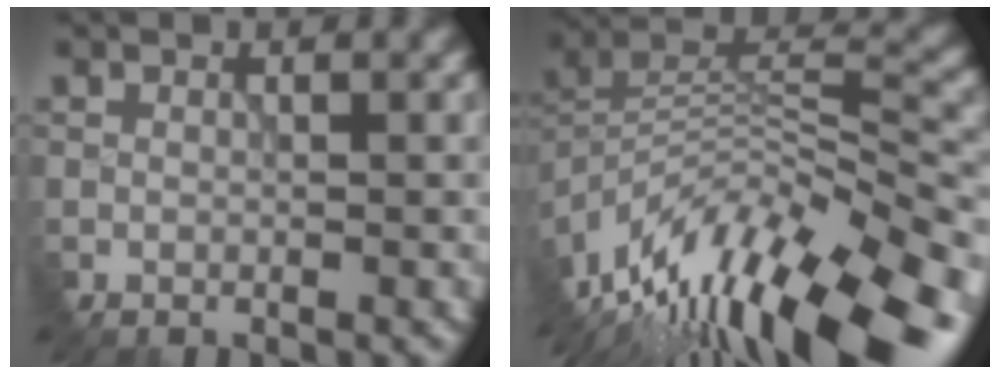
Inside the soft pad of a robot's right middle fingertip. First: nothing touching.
{"total": 13.9, "force": [-9.0, 4.8, 9.5], "torque": [-0.190, 0.021, -0.147]}